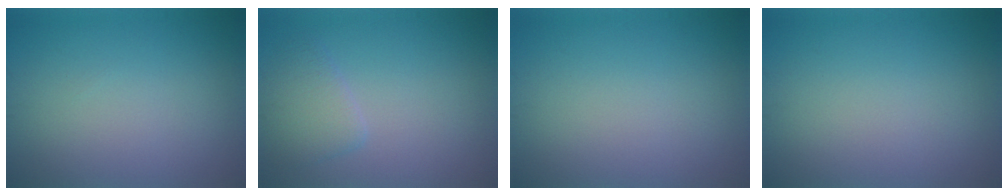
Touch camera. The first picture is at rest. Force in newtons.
{"total": 2.5, "press": 2.5, "slide": 0.2}
{"total": 0.0}
{"total": 0.0}